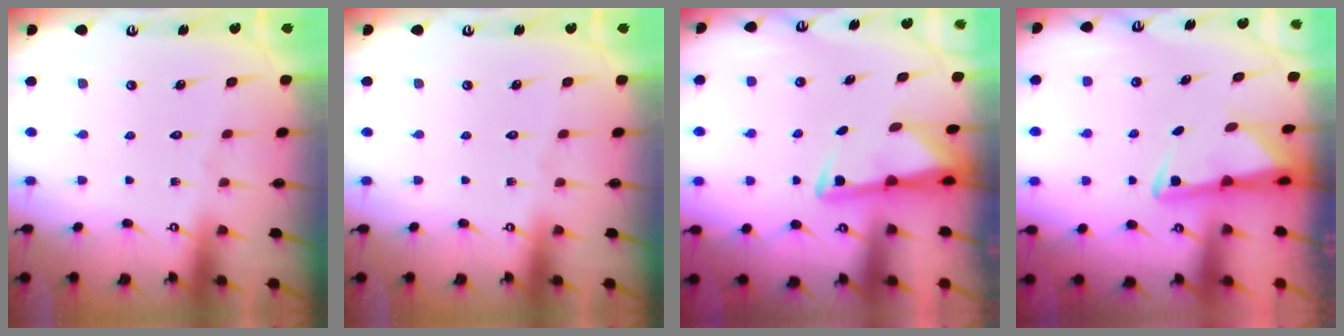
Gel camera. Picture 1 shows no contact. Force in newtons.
{"total": 0.0}
{"total": 3.1, "press": 3.0, "slide": 0.5}
{"total": 3.0, "press": 2.9, "slide": 0.7}